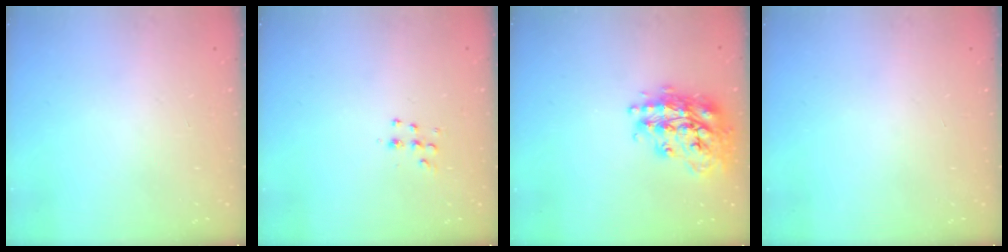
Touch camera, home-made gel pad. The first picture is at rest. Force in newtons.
{"total": 5.2, "press": 5.1, "slide": 1.0}
{"total": 20.1, "press": 20.1, "slide": 1.4}
{"total": 0.0}